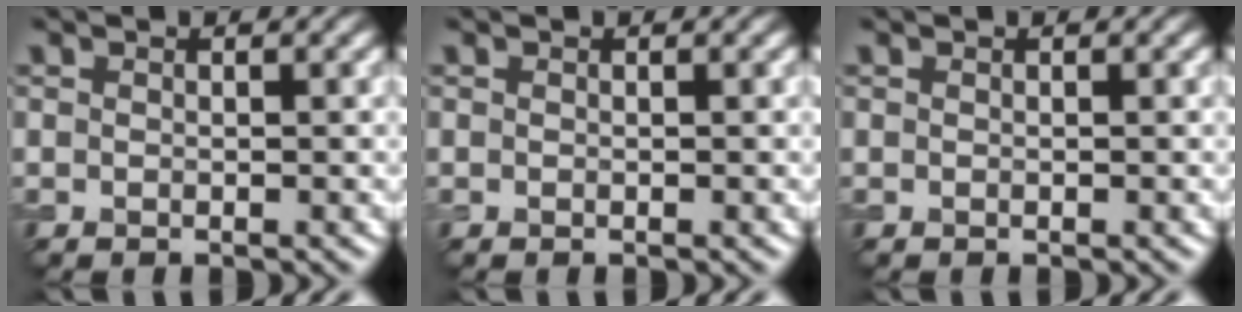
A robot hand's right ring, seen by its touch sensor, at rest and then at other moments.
{"total": 0.0}
{"total": 0.0}